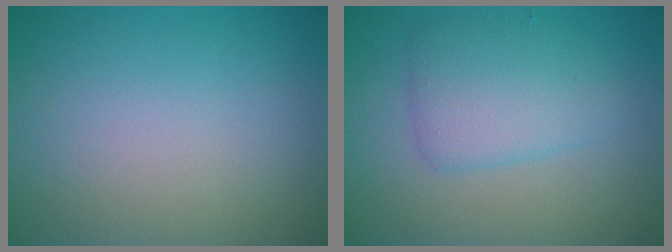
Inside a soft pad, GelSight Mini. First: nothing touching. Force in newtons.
{"total": 3.7, "press": 3.7, "slide": 0.1}